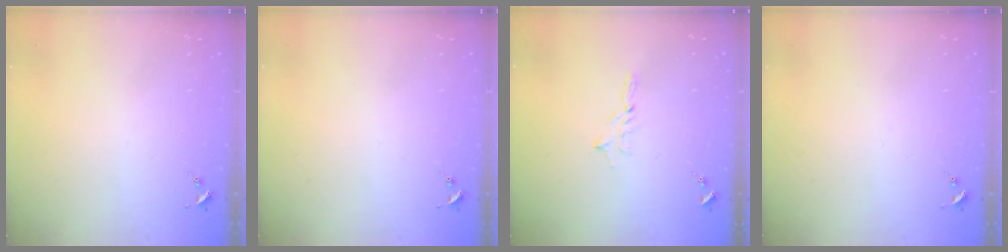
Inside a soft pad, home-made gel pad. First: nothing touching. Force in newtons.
{"total": 0.0}
{"total": 2.9, "press": 2.9, "slide": 0.3}
{"total": 0.0}